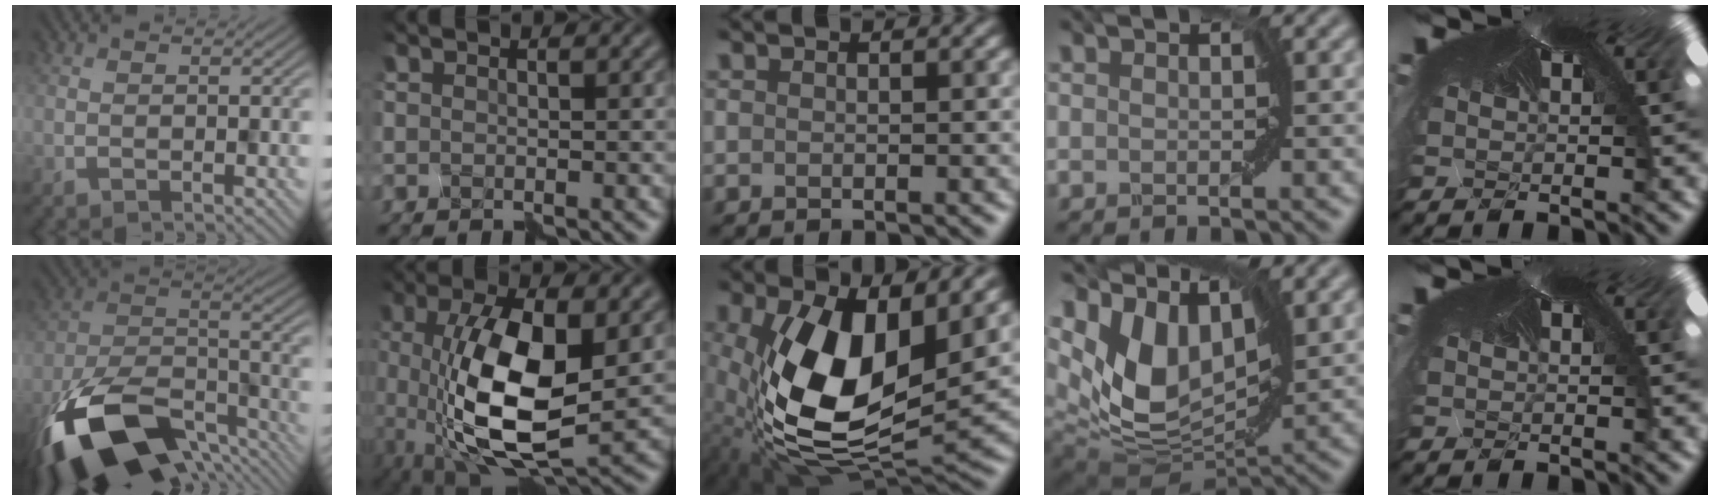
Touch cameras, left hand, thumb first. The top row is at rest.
{"thumb": {"total": 17.4, "force": [-11.2, 7.6, 10.9], "torque": [-0.230, -0.046, -0.175]}, "index": {"total": 10.8, "force": [-0.3, 4.4, 9.9], "torque": [-0.205, -0.011, 0.003]}, "middle": {"total": 12.8, "force": [1.2, 6.7, 10.8], "torque": [-0.229, -0.025, 0.022]}, "ring": {"total": 8.7, "force": [3.9, 5.1, 5.9], "torque": [-0.127, -0.008, 0.073]}}